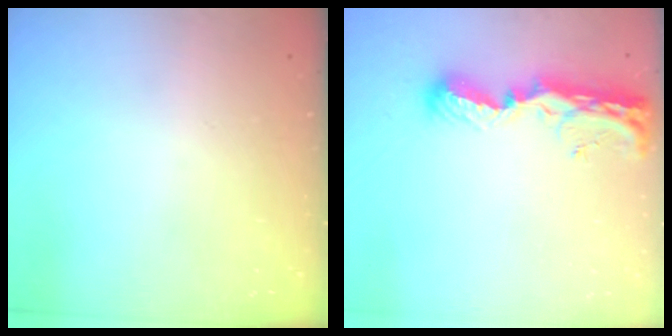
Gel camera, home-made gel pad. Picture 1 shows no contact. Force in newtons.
{"total": 10.3, "press": 10.2, "slide": 1.2}